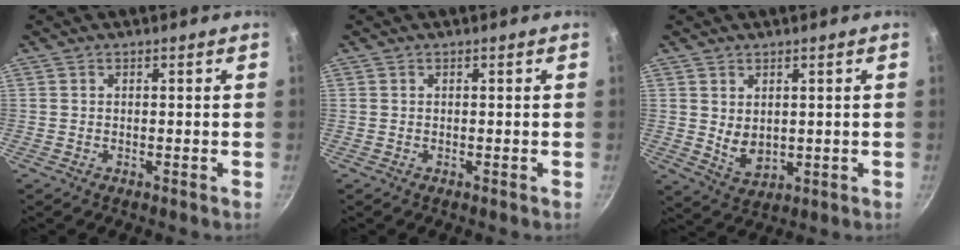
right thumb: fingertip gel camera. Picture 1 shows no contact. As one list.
[{"total": 0.0}, {"total": 5.0, "force": [1.2, 3.4, 3.4], "torque": [-0.049, -0.019, 0.034]}]